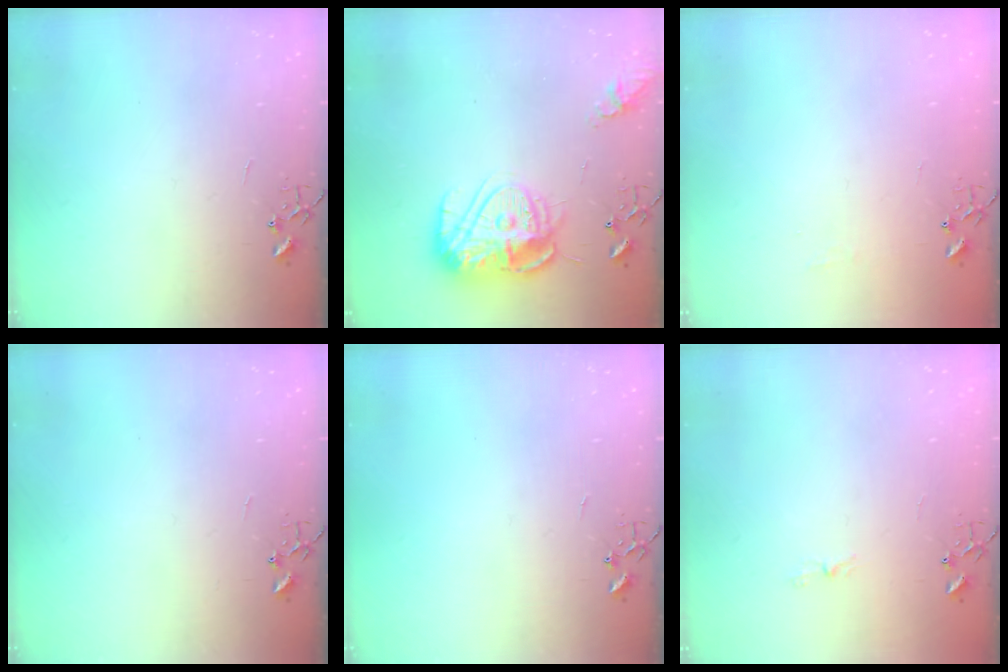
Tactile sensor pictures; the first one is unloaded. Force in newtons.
{"total": 15.2, "press": 15.1, "slide": 1.2}
{"total": 4.6, "press": 4.6, "slide": 0.7}
{"total": 0.0}
{"total": 0.0}
{"total": 3.5, "press": 3.5, "slide": 0.3}